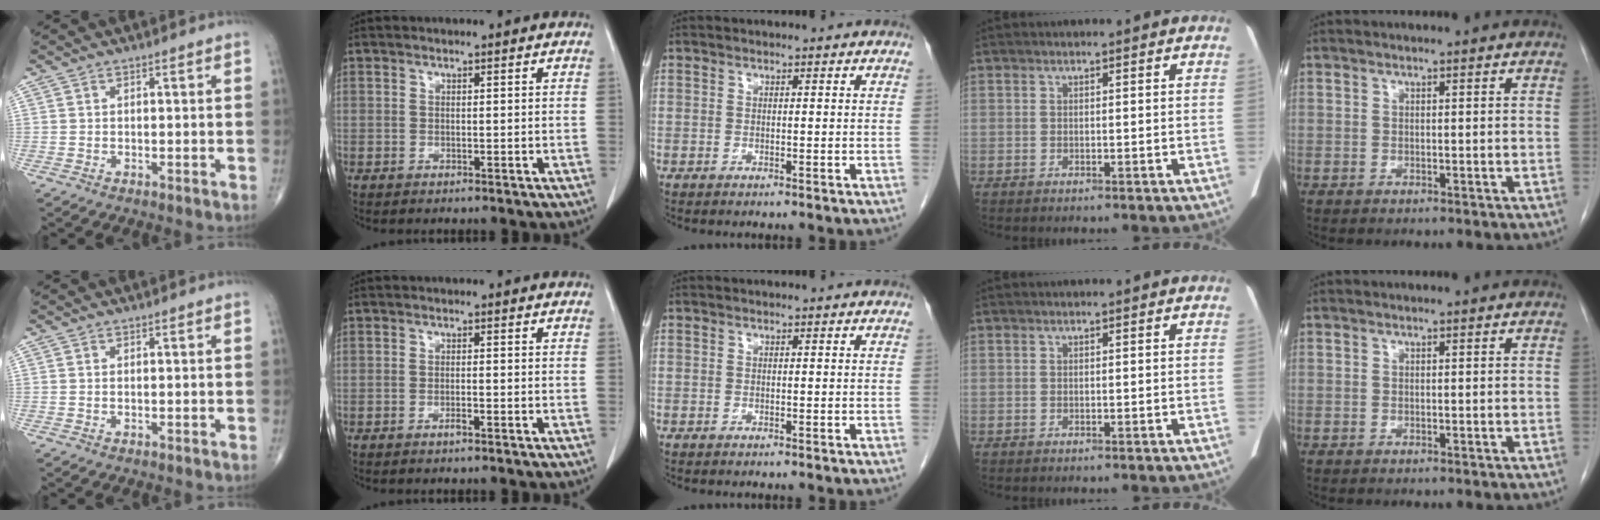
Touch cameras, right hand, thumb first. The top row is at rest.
{"index": {"total": 1.1, "force": [-0.7, 0.1, 0.8], "torque": [-0.016, -0.001, -0.012]}}